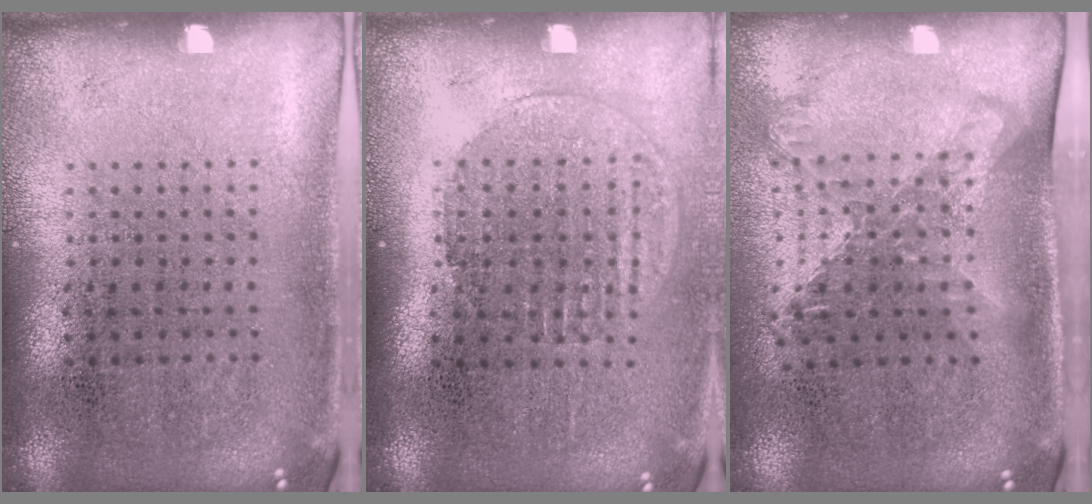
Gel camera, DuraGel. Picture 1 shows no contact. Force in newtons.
{"total": 1.4, "press": 1.2, "slide": 0.7}
{"total": 1.7, "press": 1.3, "slide": 1.0}